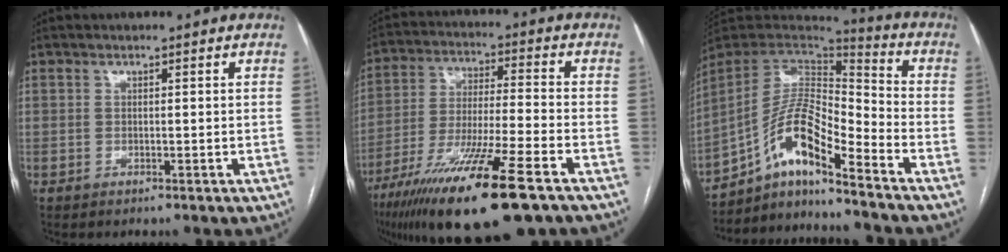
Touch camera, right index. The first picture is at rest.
{"total": 19.9, "force": [-12.3, 1.3, 15.6], "torque": [-0.274, -0.054, -0.216]}
{"total": 14.3, "force": [-9.0, 2.6, 10.8], "torque": [-0.208, 0.021, -0.156]}